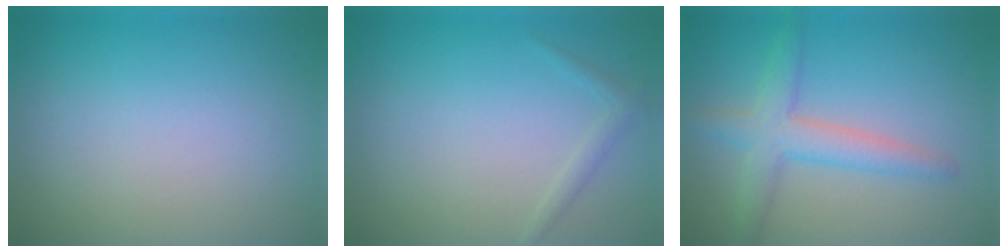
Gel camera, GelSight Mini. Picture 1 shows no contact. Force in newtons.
{"total": 1.0, "press": 1.0, "slide": 0.0}
{"total": 3.9, "press": 3.9, "slide": 0.1}